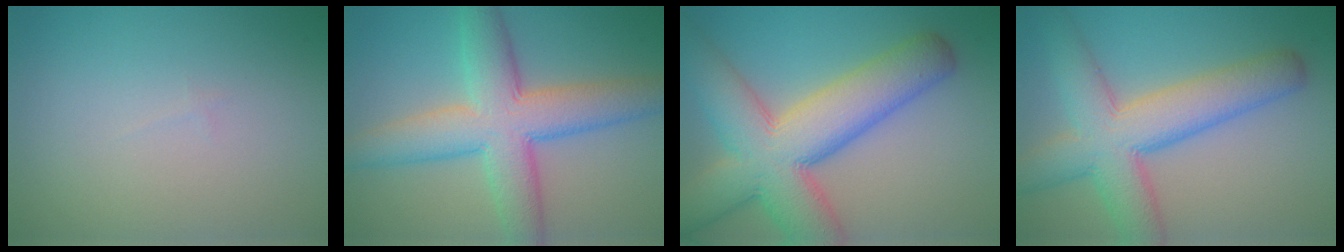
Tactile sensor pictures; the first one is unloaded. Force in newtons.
{"total": 8.6, "press": 8.6, "slide": 0.3}
{"total": 12.1, "press": 12.0, "slide": 0.5}
{"total": 8.6, "press": 8.6, "slide": 0.3}